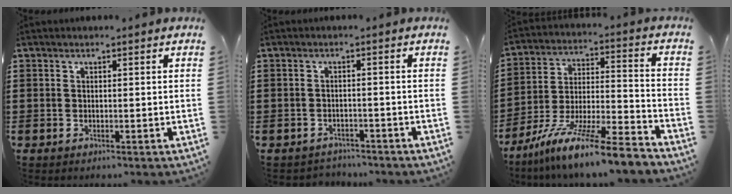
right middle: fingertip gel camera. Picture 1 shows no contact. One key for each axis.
{"total": 1.8, "fx": -1.8, "fy": 0.4, "fz": -0.2, "tx": -0.006, "ty": -0.001, "tz": -0.041}
{"total": 12.2, "fx": -10.1, "fy": -0.2, "fz": 6.8, "tx": -0.113, "ty": 0.010, "tz": -0.191}